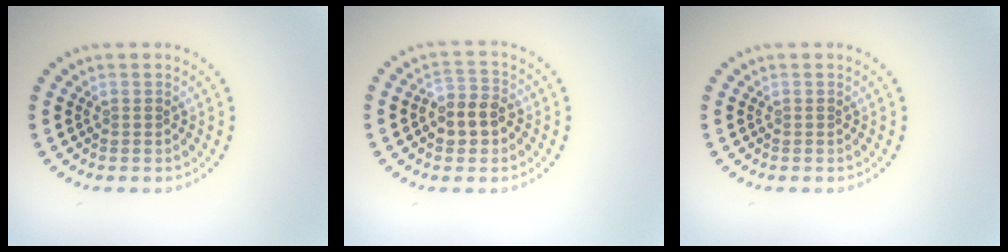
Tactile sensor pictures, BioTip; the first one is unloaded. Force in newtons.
{"total": 3.2, "press": 3.0, "slide": 1.1}
{"total": 0.0}